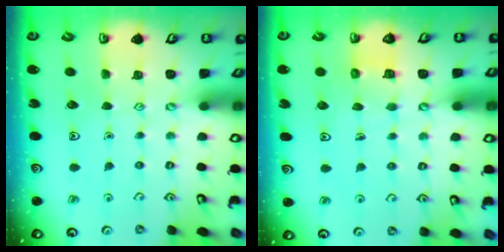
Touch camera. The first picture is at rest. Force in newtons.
{"total": 4.6, "press": 4.6, "slide": 0.3}